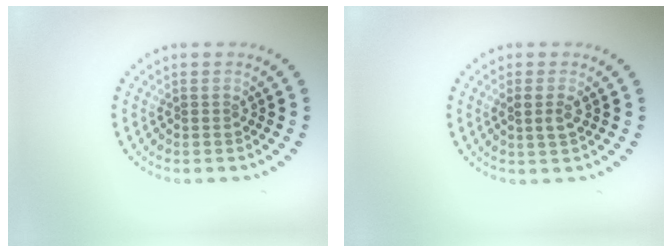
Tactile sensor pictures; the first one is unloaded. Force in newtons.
{"total": 1.4, "press": 1.3, "slide": 0.7}